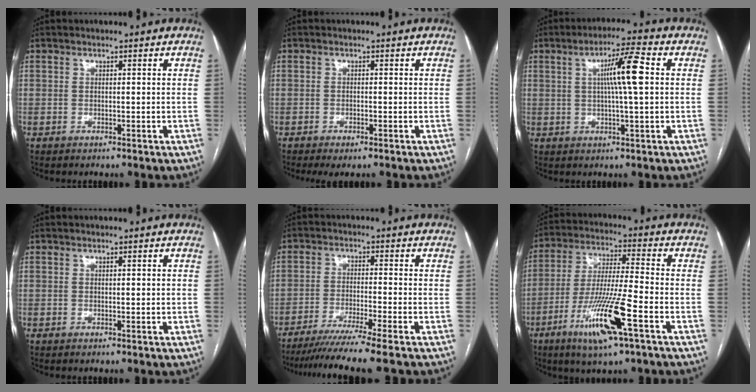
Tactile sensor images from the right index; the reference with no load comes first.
{"total": 2.6, "force": [-1.7, 0.5, 1.8], "torque": [-0.030, -0.006, -0.027]}
{"total": 7.9, "force": [1.4, -0.1, 7.8], "torque": [-0.133, 0.009, 0.020]}
{"total": 0.5, "force": [0.1, 0.1, 0.5], "torque": [-0.009, 0.000, 0.002]}
{"total": 9.5, "force": [-7.7, -2.3, 5.1], "torque": [-0.065, -0.034, -0.124]}
{"total": 13.7, "force": [-6.3, 0.5, 12.2], "torque": [-0.244, -0.022, -0.113]}